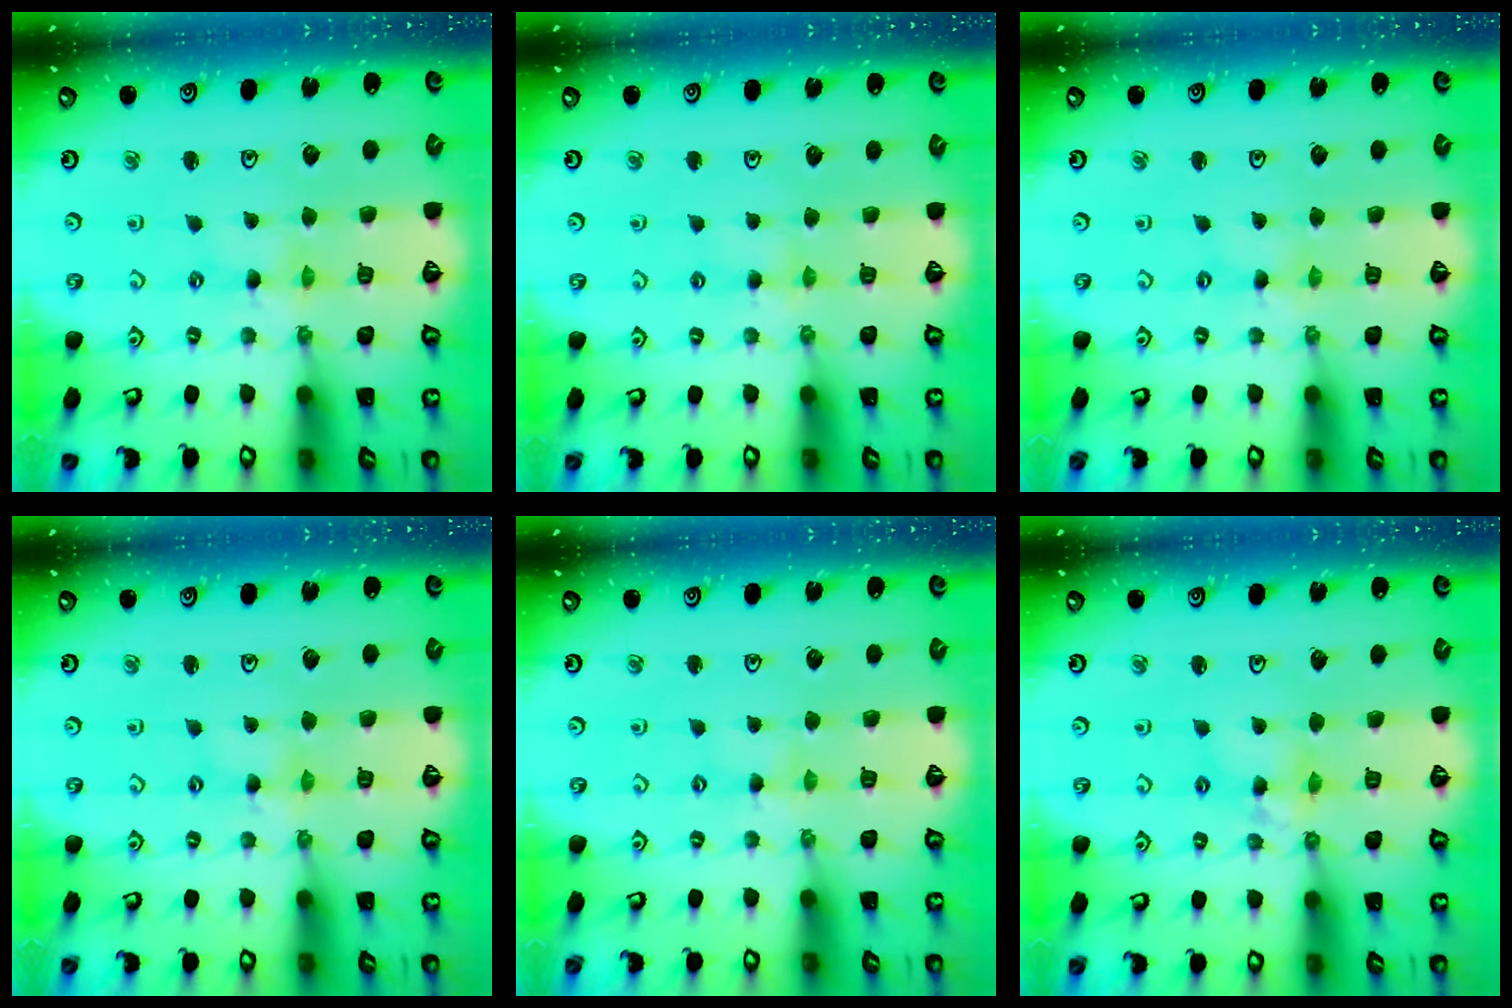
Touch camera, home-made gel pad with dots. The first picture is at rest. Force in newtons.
{"total": 2.8, "press": 2.8, "slide": 0.4}
{"total": 0.0}
{"total": 1.4, "press": 1.4, "slide": 0.2}
{"total": 1.5, "press": 1.5, "slide": 0.3}
{"total": 6.1, "press": 6.1, "slide": 0.5}